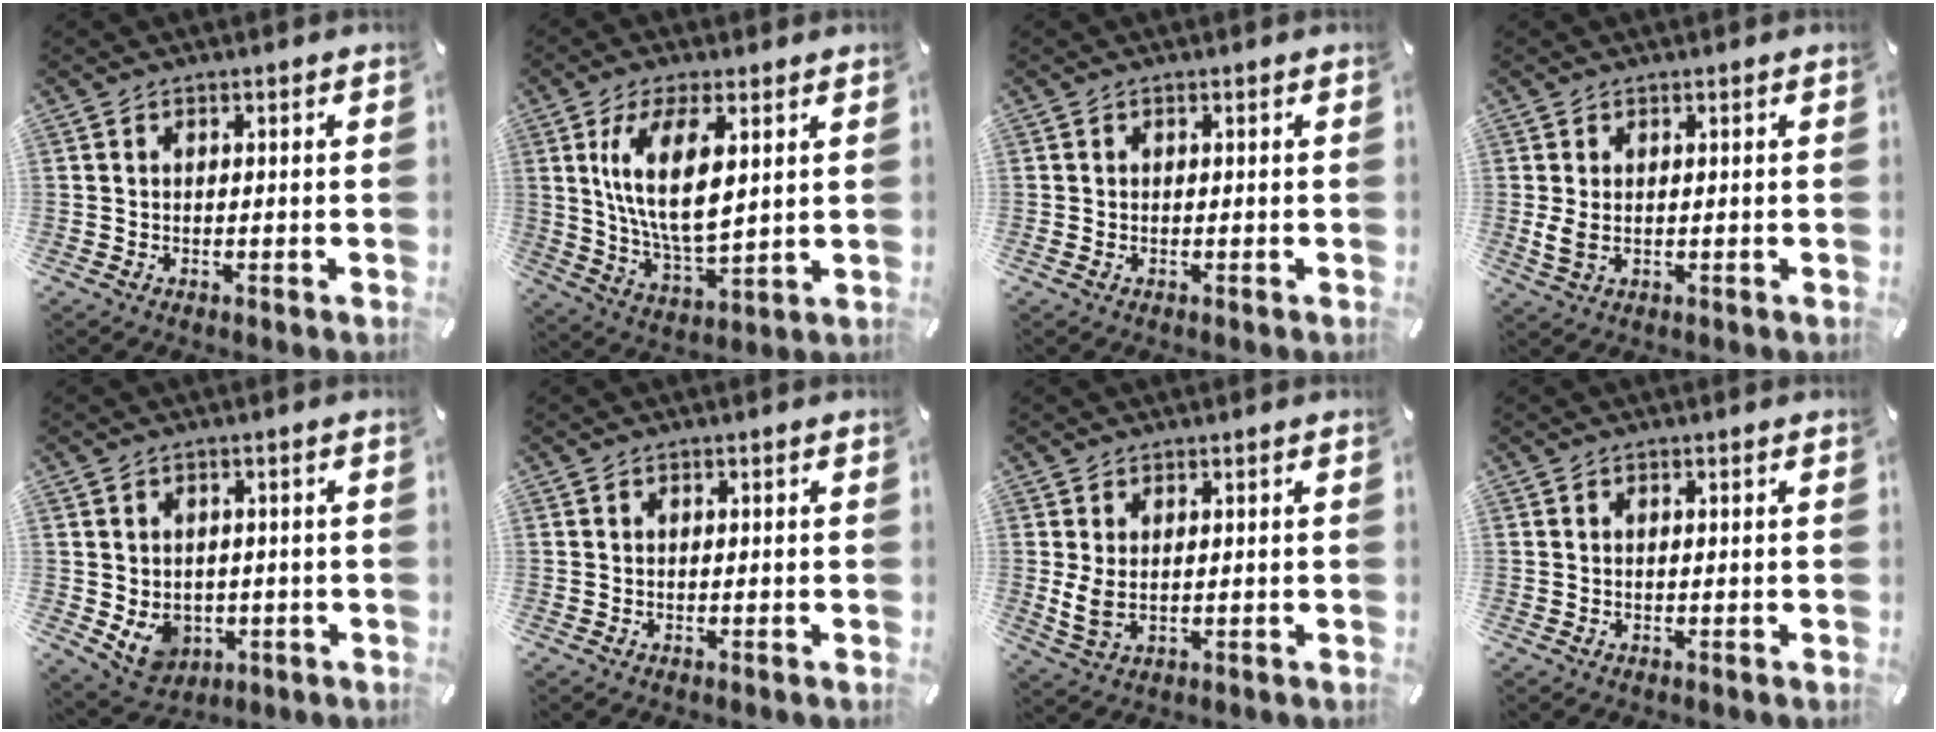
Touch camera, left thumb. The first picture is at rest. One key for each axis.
{"total": 13.5, "fx": 4.5, "fy": 5.9, "fz": 11.3, "tx": -0.227, "ty": -0.013, "tz": 0.076}
{"total": 0.6, "fx": -0.2, "fy": 0.3, "fz": 0.4, "tx": -0.009, "ty": -0.002, "tz": -0.004}
{"total": 3.0, "fx": 0.3, "fy": 1.8, "fz": 2.4, "tx": -0.053, "ty": -0.008, "tz": 0.002}
{"total": 6.5, "fx": -0.8, "fy": 5.8, "fz": 2.8, "tx": -0.047, "ty": 0.001, "tz": -0.012}
{"total": 0.0}
{"total": 4.6, "fx": 0.8, "fy": 2.6, "fz": 3.8, "tx": -0.083, "ty": -0.009, "tz": 0.013}
{"total": 0.0}